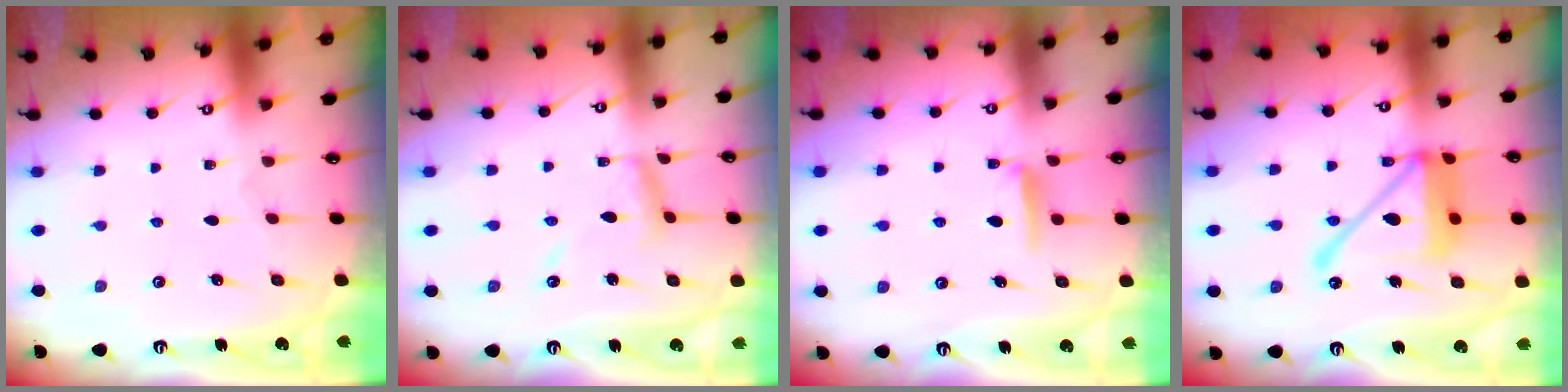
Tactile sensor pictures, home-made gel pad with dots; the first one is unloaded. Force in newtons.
{"total": 9.0, "press": 8.9, "slide": 0.7}
{"total": 5.0, "press": 5.0, "slide": 0.7}
{"total": 17.2, "press": 17.1, "slide": 1.8}